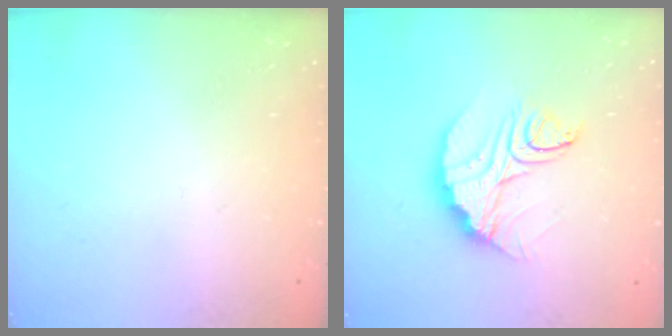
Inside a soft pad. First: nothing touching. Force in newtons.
{"total": 11.7, "press": 11.7, "slide": 0.8}